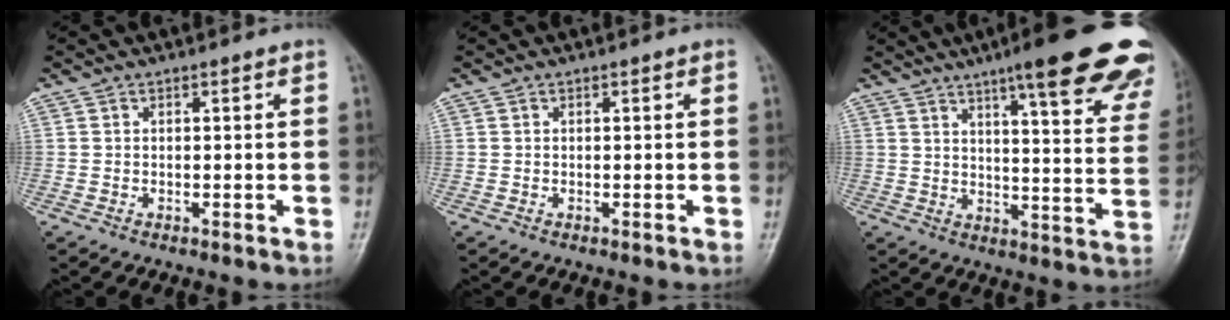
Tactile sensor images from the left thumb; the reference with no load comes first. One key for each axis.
{"total": 0.0}
{"total": 25.1, "fx": 17.1, "fy": 4.8, "fz": 17.8, "tx": -0.199, "ty": -0.061, "tz": 0.207}